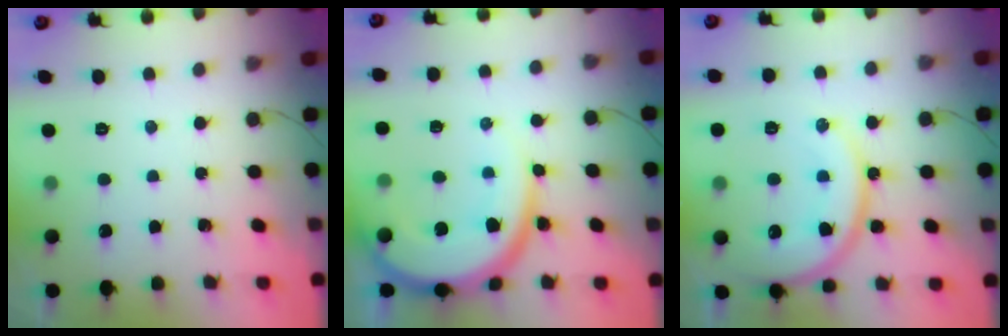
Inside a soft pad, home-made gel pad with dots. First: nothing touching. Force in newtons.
{"total": 15.1, "press": 15.0, "slide": 1.9}
{"total": 18.2, "press": 18.0, "slide": 2.0}